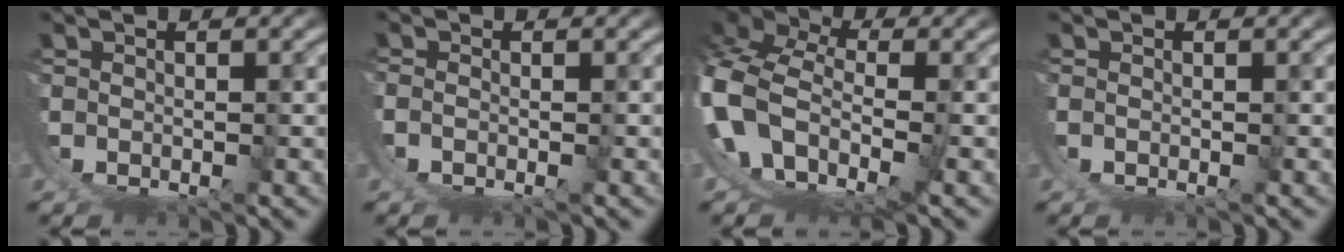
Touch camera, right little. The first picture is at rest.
{"total": 1.3, "force": [-0.4, -1.1, 0.6], "torque": [-0.005, -0.004, -0.005]}
{"total": 12.0, "force": [-1.7, 9.4, 7.3], "torque": [-0.196, -0.044, -0.027]}
{"total": 0.0}